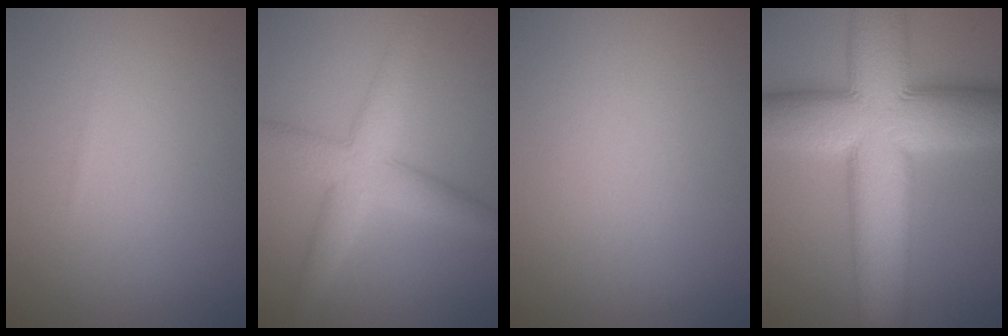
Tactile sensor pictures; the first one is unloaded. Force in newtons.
{"total": 4.9, "press": 4.9, "slide": 0.1}
{"total": 0.0}
{"total": 15.8, "press": 15.8, "slide": 0.3}